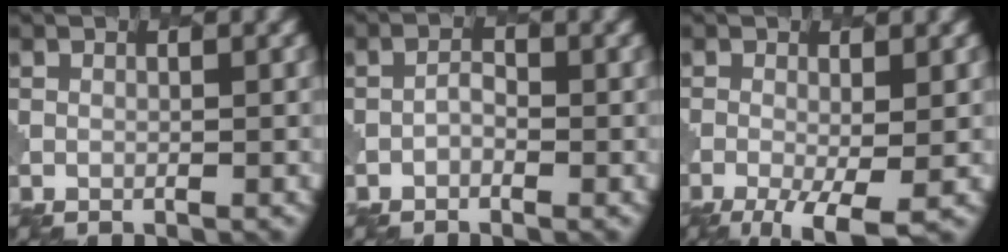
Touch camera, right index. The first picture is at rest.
{"total": 0.8, "force": [-0.4, 0.5, 0.5], "torque": [-0.011, 0.000, -0.009]}
{"total": 5.2, "force": [-2.3, 1.5, 4.4], "torque": [-0.082, -0.013, -0.038]}